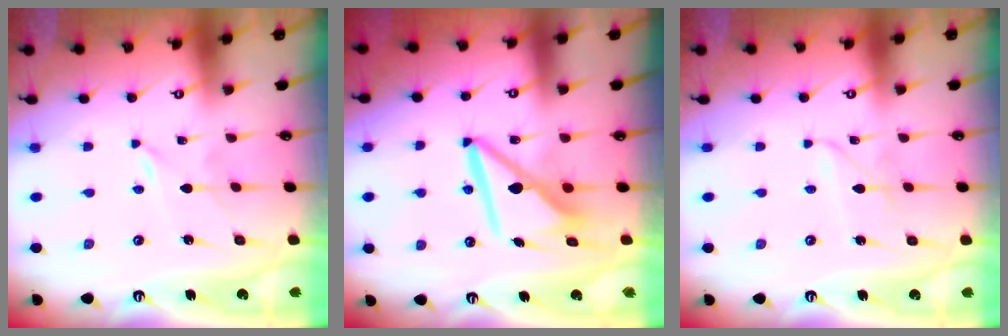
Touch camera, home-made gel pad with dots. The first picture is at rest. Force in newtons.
{"total": 9.7, "press": 9.7, "slide": 0.9}
{"total": 2.4, "press": 2.4, "slide": 0.2}